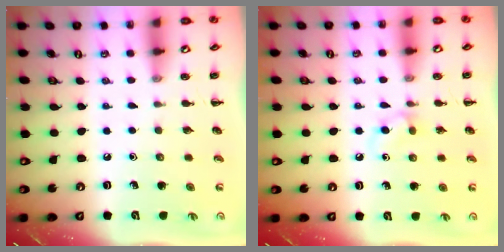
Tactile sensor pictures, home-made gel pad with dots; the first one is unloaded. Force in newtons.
{"total": 4.1, "press": 3.7, "slide": 1.7}